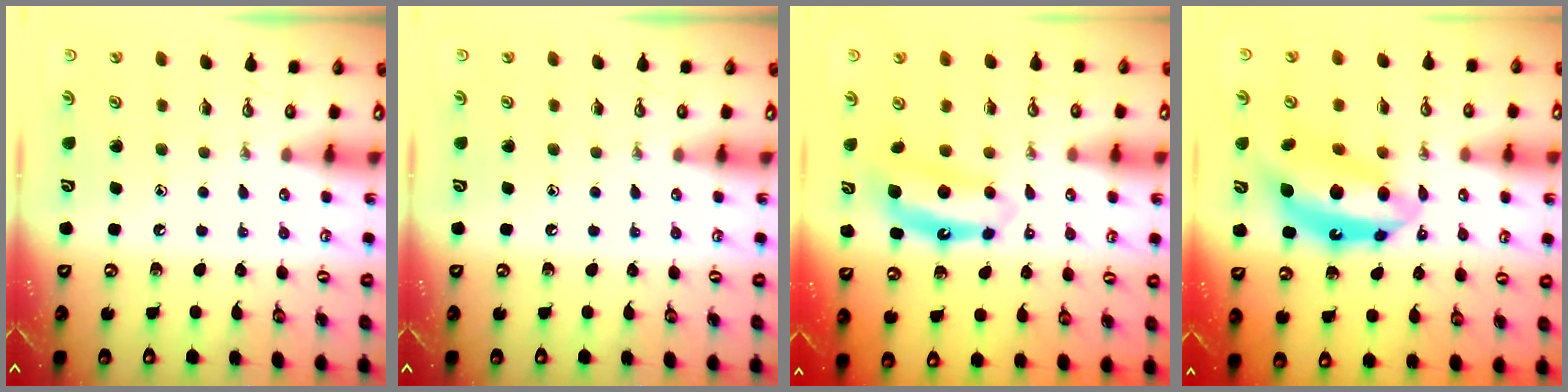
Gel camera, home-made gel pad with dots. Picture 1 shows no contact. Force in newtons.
{"total": 0.0}
{"total": 7.5, "press": 7.5, "slide": 0.4}
{"total": 14.5, "press": 14.5, "slide": 1.2}